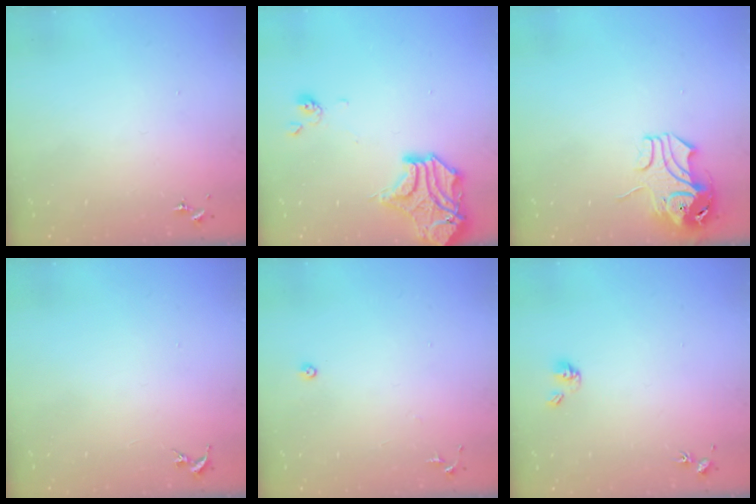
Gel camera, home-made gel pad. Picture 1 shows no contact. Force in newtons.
{"total": 16.4, "press": 16.1, "slide": 3.1}
{"total": 9.5, "press": 9.4, "slide": 1.2}
{"total": 0.0}
{"total": 5.5, "press": 5.5, "slide": 0.5}
{"total": 5.3, "press": 4.7, "slide": 2.3}